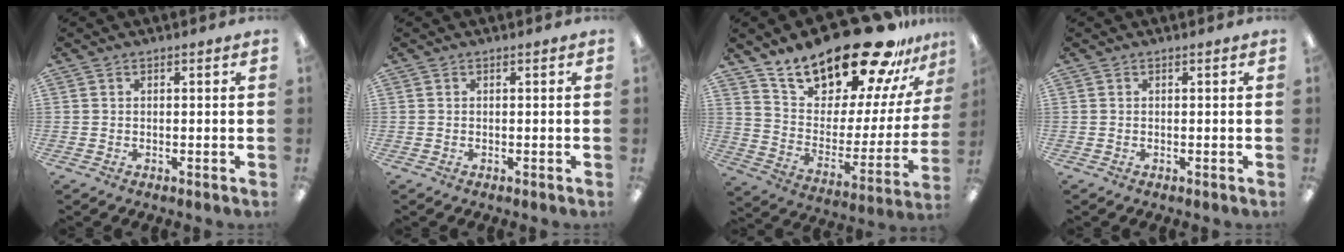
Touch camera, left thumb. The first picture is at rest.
{"total": 0.0}
{"total": 24.6, "force": [20.6, 8.1, 10.7], "torque": [-0.164, -0.153, 0.354]}
{"total": 0.0}